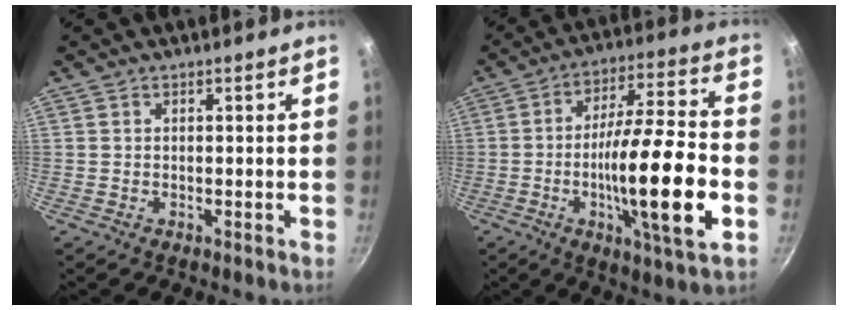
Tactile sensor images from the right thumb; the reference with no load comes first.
{"total": 19.9, "force": [-4.6, 3.8, 18.9], "torque": [-0.307, 0.021, -0.079]}